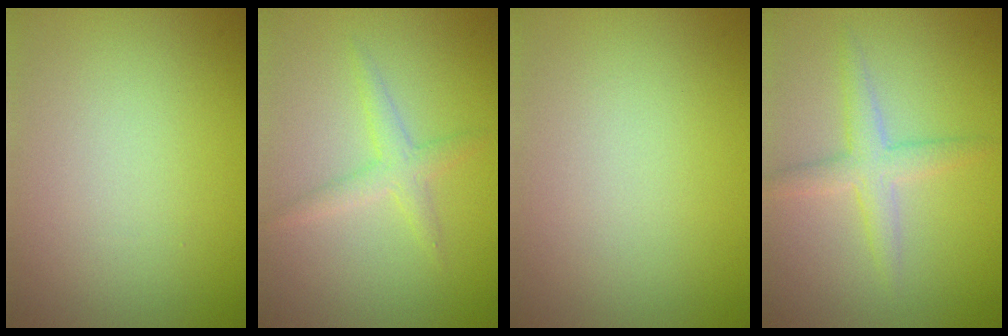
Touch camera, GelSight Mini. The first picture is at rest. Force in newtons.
{"total": 2.0, "press": 2.0, "slide": 0.1}
{"total": 0.0}
{"total": 2.7, "press": 2.7, "slide": 0.1}